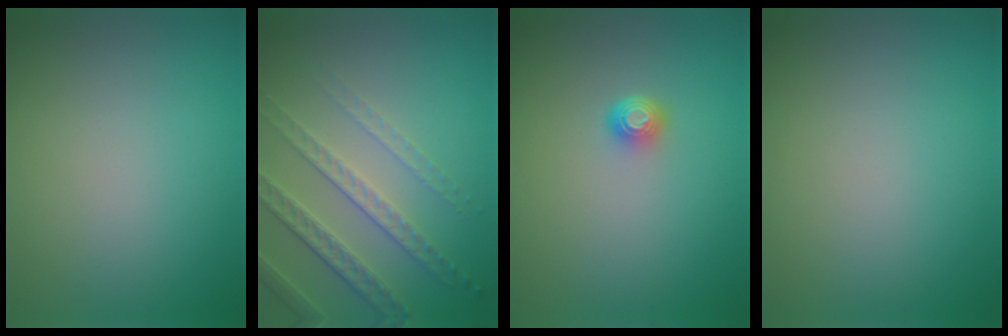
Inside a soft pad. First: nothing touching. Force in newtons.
{"total": 4.8, "press": 3.4, "slide": 3.4}
{"total": 1.4, "press": 1.1, "slide": 1.0}
{"total": 0.0}